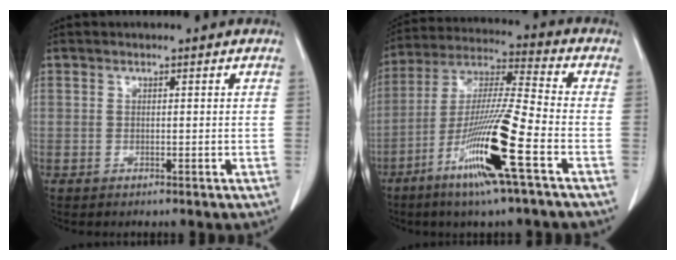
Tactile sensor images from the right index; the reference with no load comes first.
{"total": 15.6, "force": [-7.0, -0.5, 14.0], "torque": [-0.281, -0.020, -0.134]}